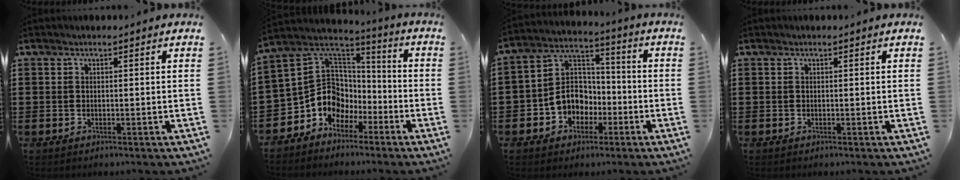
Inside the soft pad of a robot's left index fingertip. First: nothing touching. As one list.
[{"total": 9.5, "force": [-3.8, 8.3, 2.5], "torque": [-0.090, -0.002, -0.072]}, {"total": 7.5, "force": [-2.9, 6.6, 2.4], "torque": [-0.076, 0.012, -0.057]}, {"total": 0.0}]